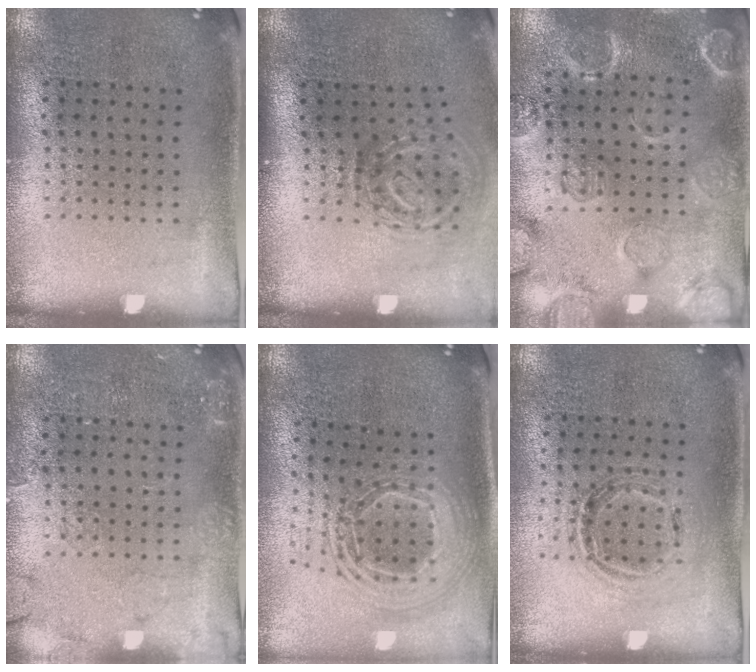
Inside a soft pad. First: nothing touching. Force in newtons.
{"total": 2.1, "press": 1.3, "slide": 1.6}
{"total": 2.4, "press": 2.2, "slide": 0.8}
{"total": 2.2, "press": 2.2, "slide": 0.4}
{"total": 2.3, "press": 1.7, "slide": 1.6}
{"total": 1.0, "press": 0.9, "slide": 0.3}